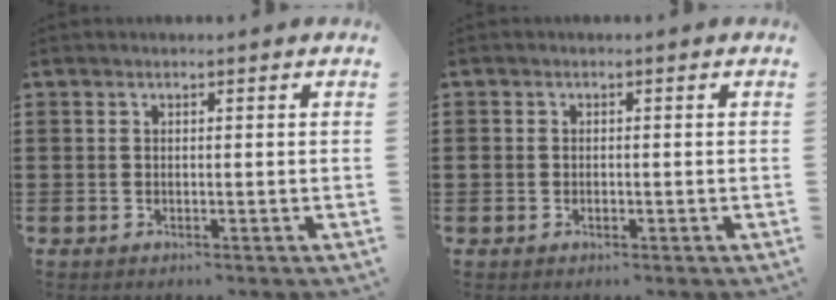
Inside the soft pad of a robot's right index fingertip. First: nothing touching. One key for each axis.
{"total": 0.8, "fx": -0.3, "fy": 0.7, "fz": 0.4, "tx": -0.009, "ty": 0.001, "tz": -0.005}